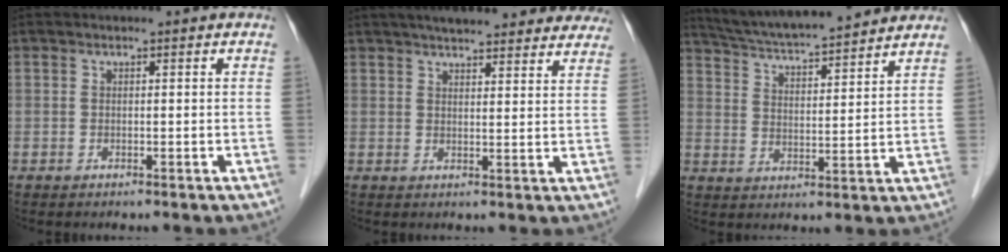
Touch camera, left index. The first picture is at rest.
{"total": 20.6, "force": [18.4, 4.2, 8.3], "torque": [-0.105, 0.021, 0.221]}
{"total": 16.5, "force": [15.0, 1.0, 6.8], "torque": [-0.120, 0.024, 0.231]}